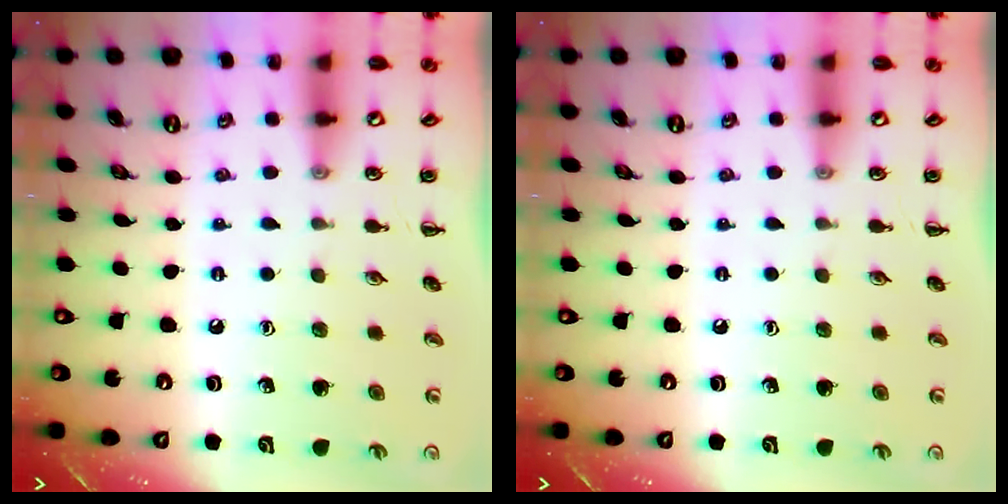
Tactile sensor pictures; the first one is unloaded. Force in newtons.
{"total": 0.0}